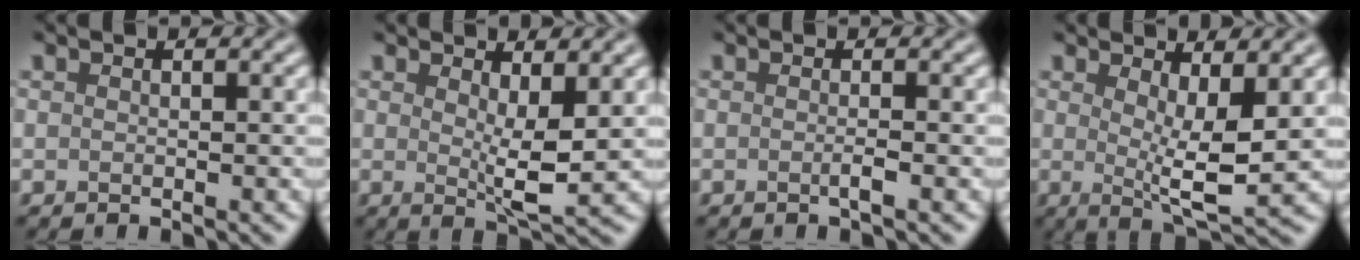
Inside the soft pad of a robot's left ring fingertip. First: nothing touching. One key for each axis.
{"total": 3.5, "fx": 0.9, "fy": 0.7, "fz": 3.3, "tx": -0.054, "ty": -0.013, "tz": 0.019}
{"total": 1.0, "fx": -0.3, "fy": 0.1, "fz": 0.9, "tx": -0.015, "ty": -0.002, "tz": -0.009}
{"total": 5.2, "fx": 0.9, "fy": 1.3, "fz": 5.0, "tx": -0.077, "ty": -0.017, "tz": 0.016}